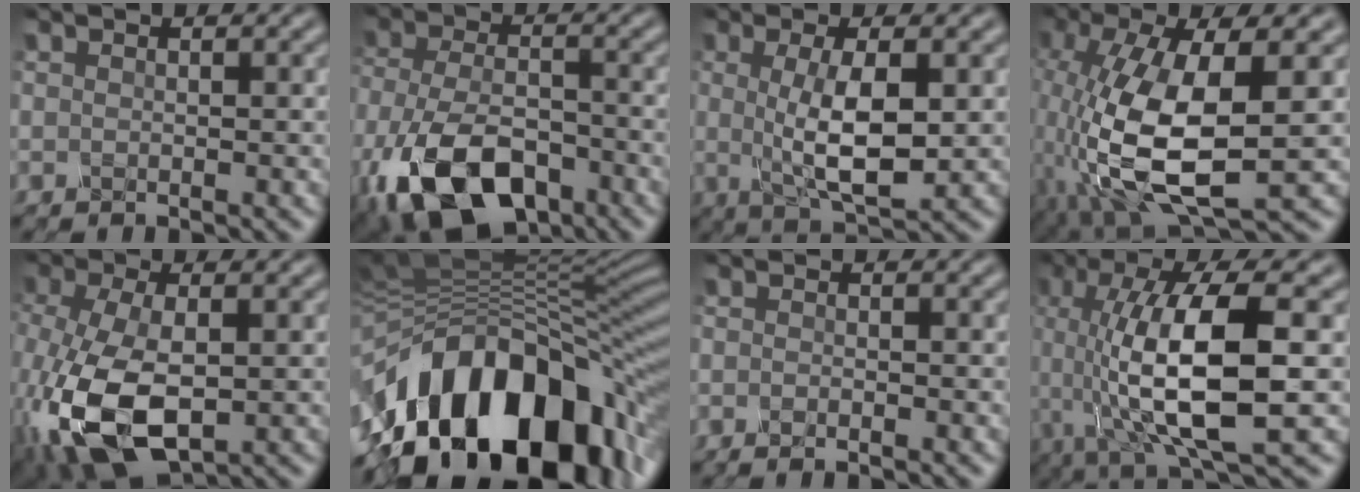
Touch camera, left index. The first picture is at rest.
{"total": 10.6, "force": [-5.9, 5.3, 6.9], "torque": [-0.153, -0.018, -0.110]}
{"total": 6.0, "force": [-0.2, 1.7, 5.7], "torque": [-0.106, -0.006, -0.002]}
{"total": 12.4, "force": [-3.5, 4.9, 10.8], "torque": [-0.238, -0.016, -0.066]}
{"total": 11.3, "force": [-3.9, 5.8, 8.9], "torque": [-0.225, -0.026, -0.073]}
{"total": 17.9, "force": [-8.1, 10.5, 12.0], "torque": [-0.177, -0.002, -0.139]}
{"total": 0.8, "force": [-0.8, 0.1, 0.1], "torque": [0.001, -0.004, -0.018]}
{"total": 11.6, "force": [-1.4, 3.5, 11.0], "torque": [-0.197, 0.000, -0.025]}